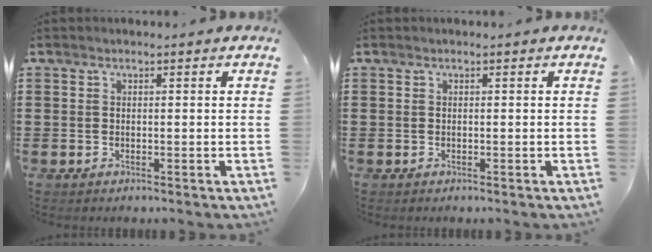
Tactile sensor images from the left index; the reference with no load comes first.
{"total": 0.0}